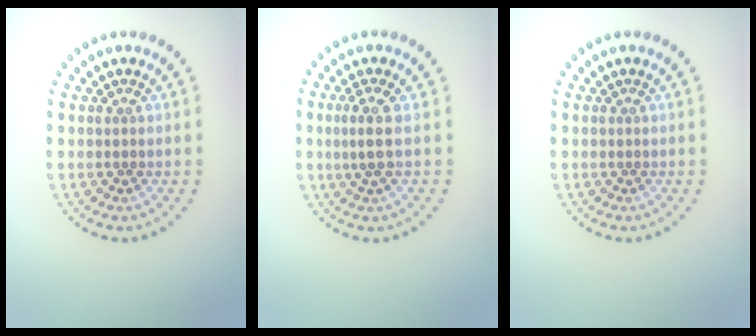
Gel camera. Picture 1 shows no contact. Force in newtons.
{"total": 2.1, "press": 1.6, "slide": 1.3}
{"total": 0.0}